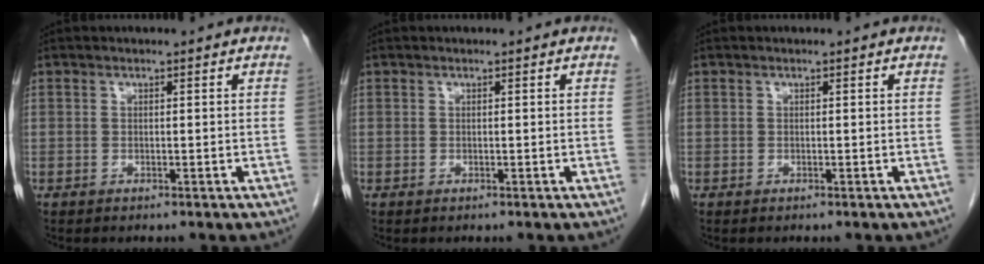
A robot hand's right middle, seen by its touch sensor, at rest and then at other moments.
{"total": 0.0}
{"total": 0.0}